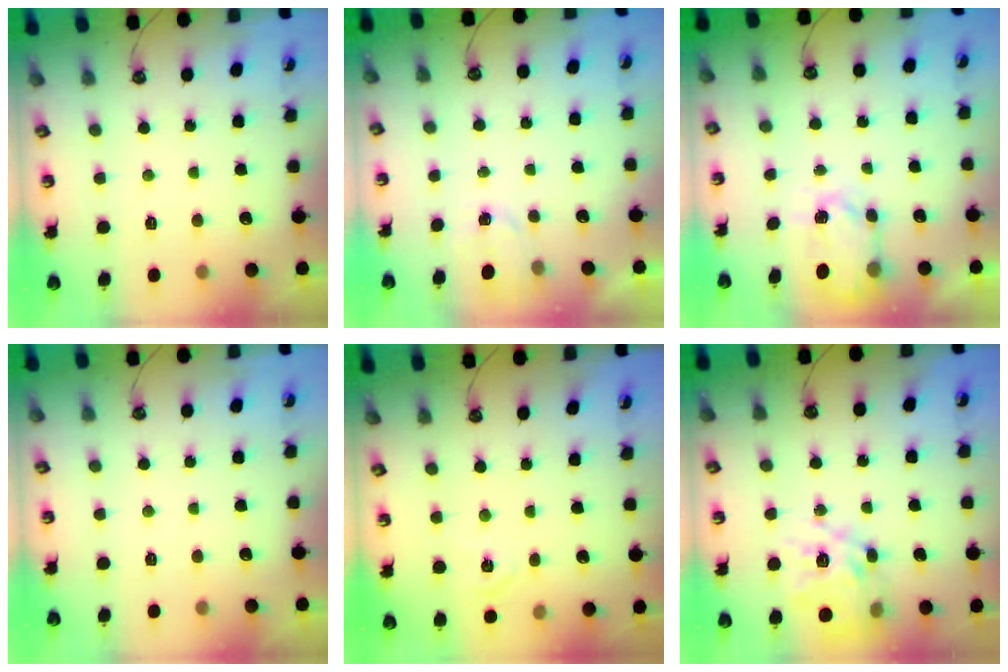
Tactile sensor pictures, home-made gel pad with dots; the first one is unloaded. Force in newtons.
{"total": 2.3, "press": 2.3, "slide": 0.2}
{"total": 6.1, "press": 6.1, "slide": 0.4}
{"total": 0.0}
{"total": 5.3, "press": 5.2, "slide": 0.6}
{"total": 16.4, "press": 16.3, "slide": 1.6}